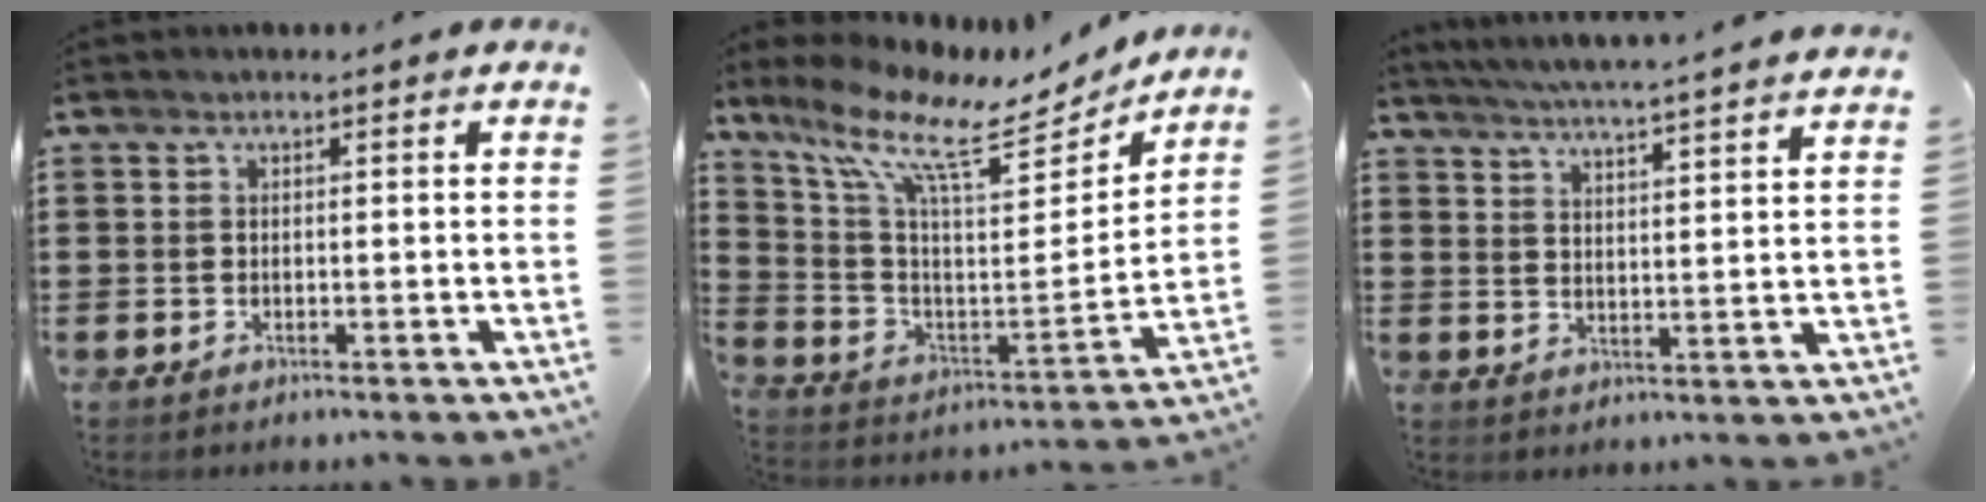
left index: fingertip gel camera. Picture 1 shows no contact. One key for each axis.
{"total": 10.9, "fx": 8.2, "fy": 2.7, "fz": 6.7, "tx": -0.165, "ty": -0.057, "tz": 0.135}
{"total": 4.8, "fx": 4.5, "fy": -1.2, "fz": 1.1, "tx": -0.040, "ty": -0.037, "tz": 0.075}